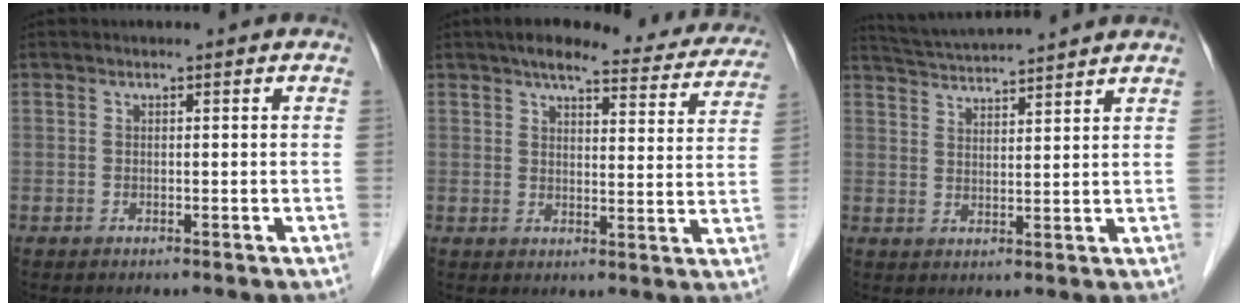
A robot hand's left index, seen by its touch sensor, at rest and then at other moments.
{"total": 18.0, "force": [15.8, 4.4, 7.6], "torque": [-0.086, 0.010, 0.178]}
{"total": 10.0, "force": [9.4, -0.6, 3.2], "torque": [-0.068, 0.028, 0.147]}